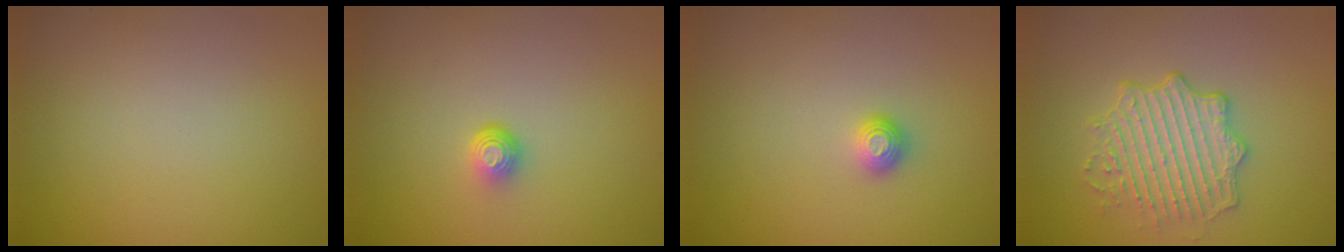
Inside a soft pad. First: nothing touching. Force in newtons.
{"total": 1.5, "press": 0.9, "slide": 1.2}
{"total": 1.1, "press": 1.0, "slide": 0.2}
{"total": 4.2, "press": 3.8, "slide": 1.7}